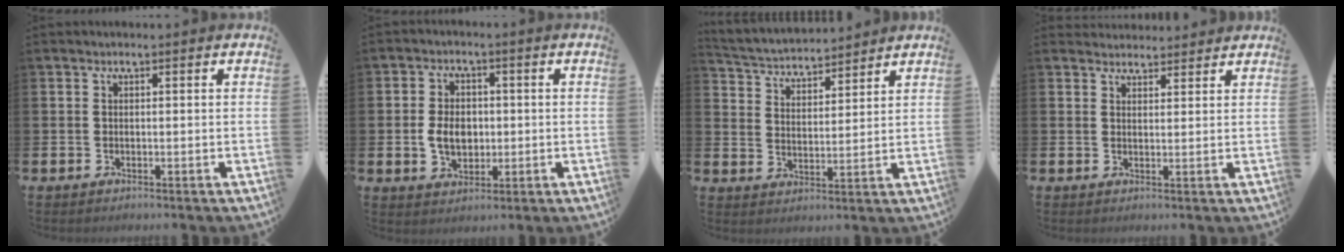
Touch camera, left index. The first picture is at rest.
{"total": 5.0, "force": [-0.2, 3.7, 3.4], "torque": [-0.048, 0.004, -0.012]}
{"total": 4.0, "force": [3.9, 0.9, 0.0], "torque": [-0.022, -0.032, 0.065]}
{"total": 2.8, "force": [2.7, 0.8, -0.3], "torque": [0.011, -0.015, 0.047]}